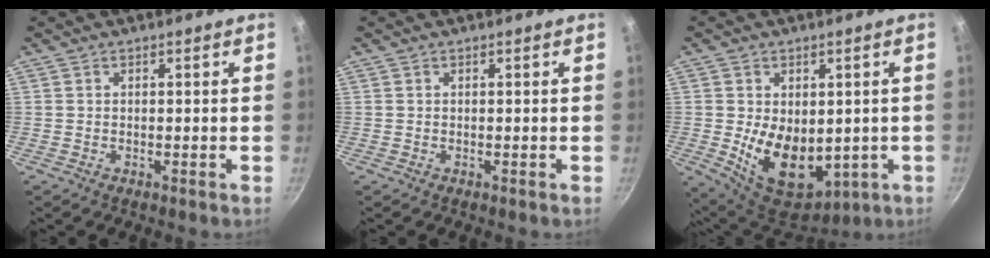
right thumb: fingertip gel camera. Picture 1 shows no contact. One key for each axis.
{"total": 0.0}
{"total": 14.8, "fx": -0.9, "fy": 10.0, "fz": 10.9, "tx": -0.148, "ty": -0.027, "tz": 0.017}